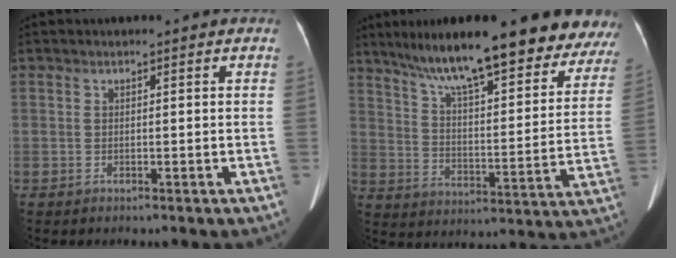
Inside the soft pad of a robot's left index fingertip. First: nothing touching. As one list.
[{"total": 27.3, "force": [22.6, 5.3, 14.4], "torque": [-0.216, -0.012, 0.298]}]